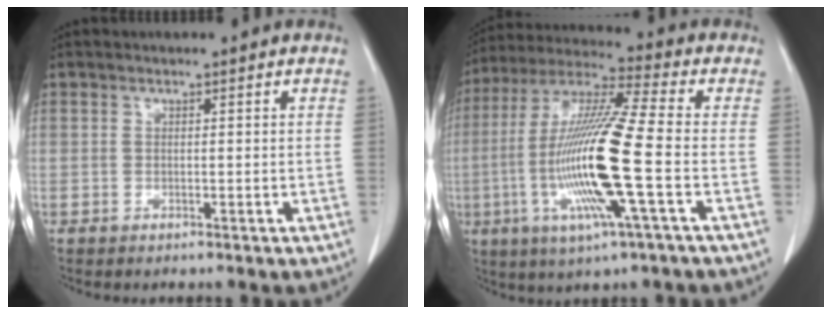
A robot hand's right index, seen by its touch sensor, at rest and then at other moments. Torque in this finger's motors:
{"motor_torque": [2.14, 0.00, 1.05, 0.21]}